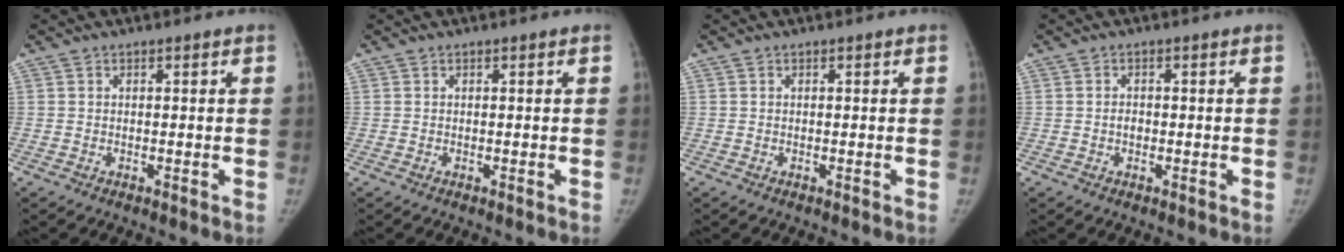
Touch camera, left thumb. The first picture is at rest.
{"total": 0.0}
{"total": 0.0}
{"total": 1.3, "force": [-0.3, 1.0, 0.8], "torque": [-0.009, 0.004, -0.006]}